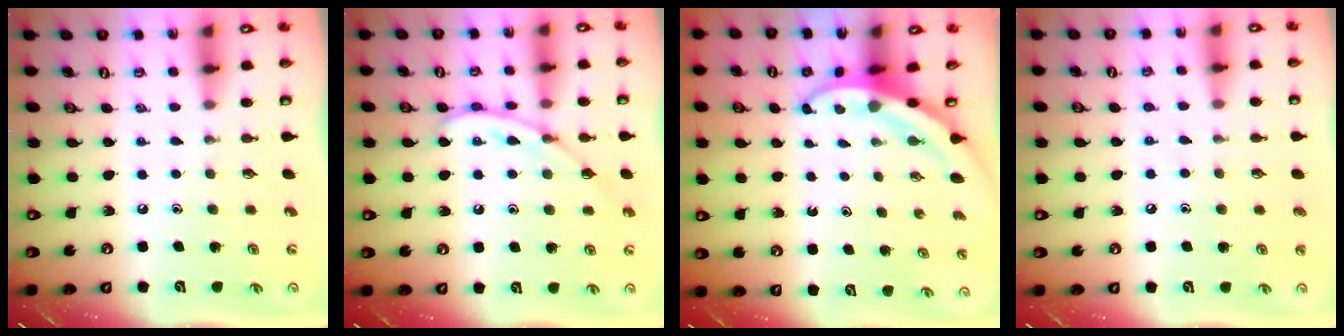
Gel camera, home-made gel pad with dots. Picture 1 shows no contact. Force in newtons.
{"total": 9.3, "press": 9.3, "slide": 0.7}
{"total": 3.8, "press": 3.8, "slide": 0.5}
{"total": 5.6, "press": 5.6, "slide": 0.6}